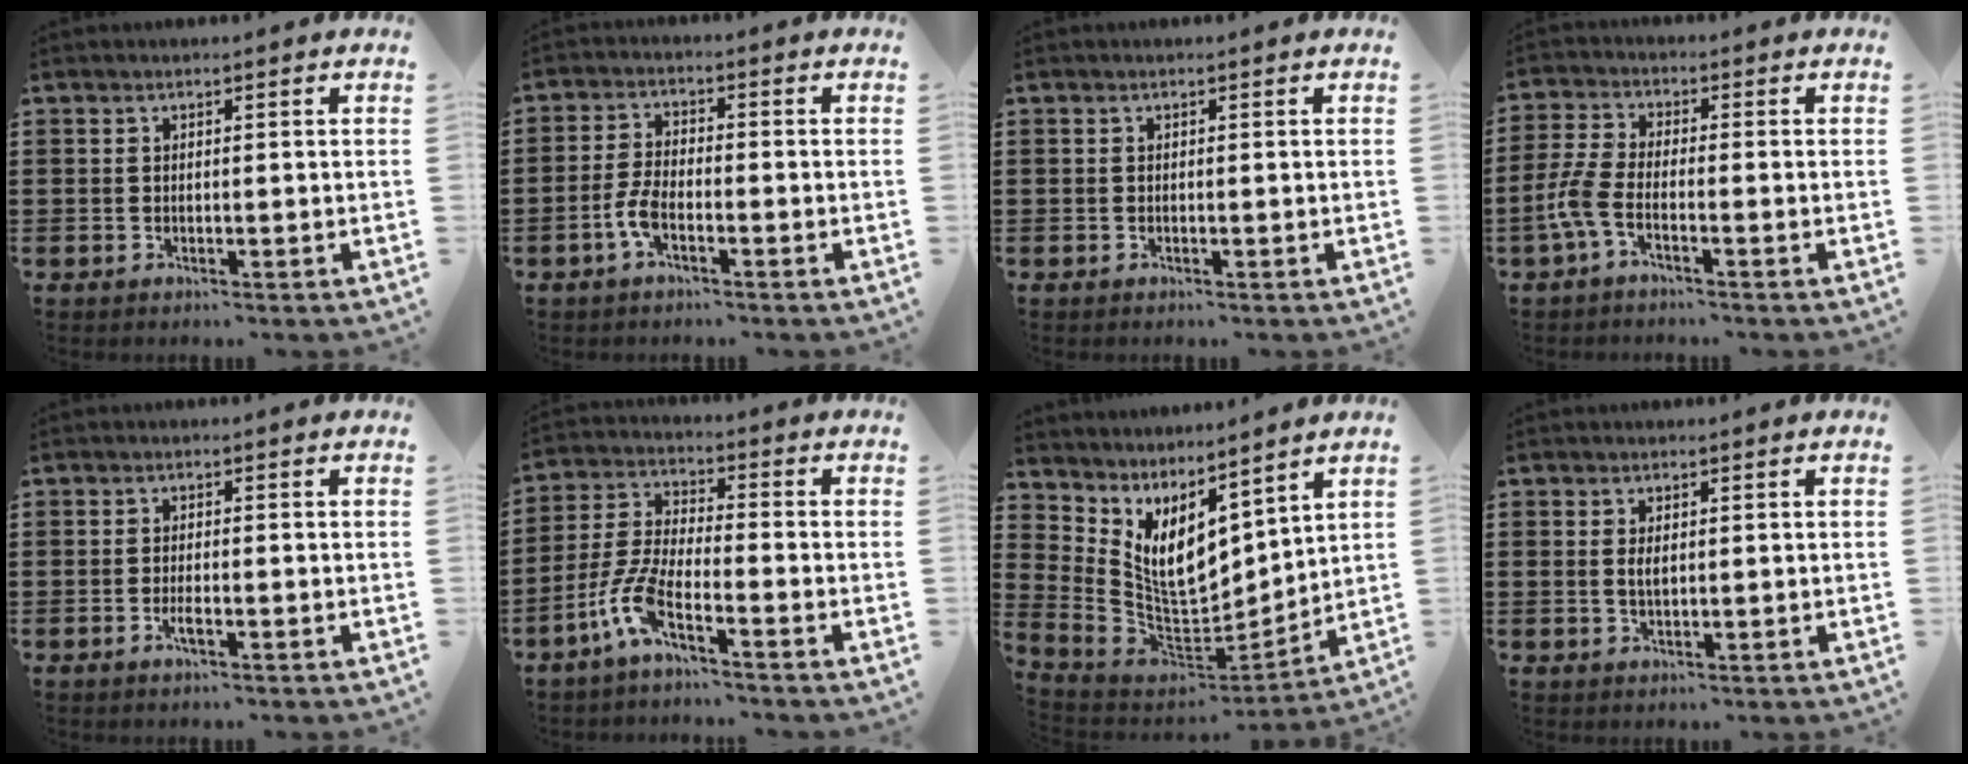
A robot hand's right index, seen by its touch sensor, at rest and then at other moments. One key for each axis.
{"total": 4.1, "fx": -1.8, "fy": 1.6, "fz": 3.3, "tx": -0.092, "ty": -0.006, "tz": -0.042}
{"total": 0.0}
{"total": 4.6, "fx": -2.2, "fy": 1.5, "fz": 3.8, "tx": -0.108, "ty": -0.013, "tz": -0.049}
{"total": 1.9, "fx": -0.8, "fy": 0.3, "fz": 1.7, "tx": -0.037, "ty": -0.003, "tz": -0.016}
{"total": 7.3, "fx": -4.6, "fy": 1.3, "fz": 5.5, "tx": -0.155, "ty": -0.018, "tz": -0.096}
{"total": 8.0, "fx": 4.3, "fy": 4.4, "fz": 5.2, "tx": -0.135, "ty": -0.036, "tz": 0.081}
{"total": 1.8, "fx": 0.3, "fy": 0.8, "fz": 1.6, "tx": -0.033, "ty": 0.004, "tz": 0.005}